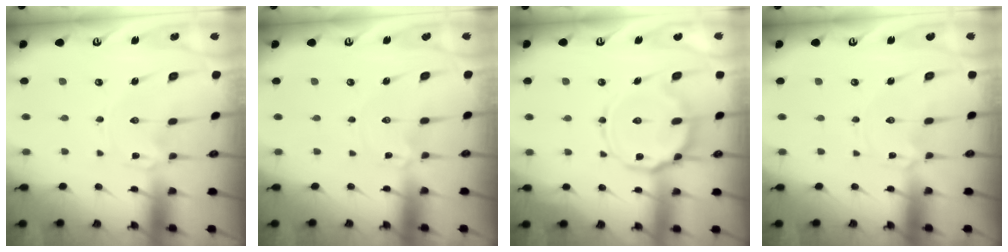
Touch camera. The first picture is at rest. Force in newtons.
{"total": 1.5, "press": 1.5, "slide": 0.2}
{"total": 14.5, "press": 14.4, "slide": 1.3}
{"total": 0.9, "press": 0.9, "slide": 0.1}